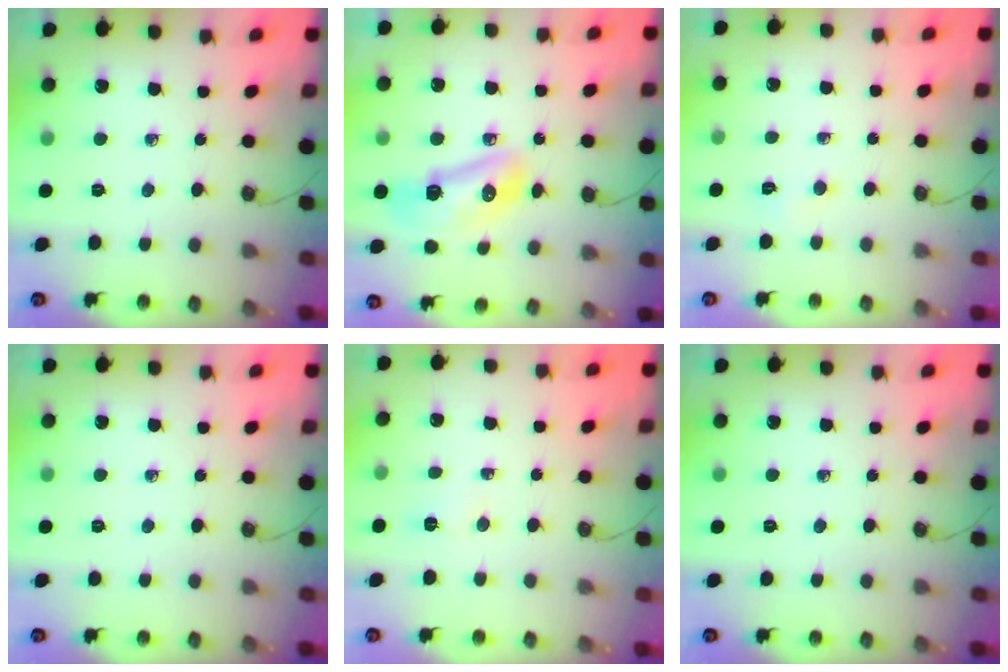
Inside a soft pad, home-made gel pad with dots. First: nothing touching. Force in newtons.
{"total": 10.5, "press": 10.5, "slide": 1.1}
{"total": 3.2, "press": 3.2, "slide": 0.4}
{"total": 0.0}
{"total": 2.8, "press": 2.5, "slide": 1.2}
{"total": 0.0}